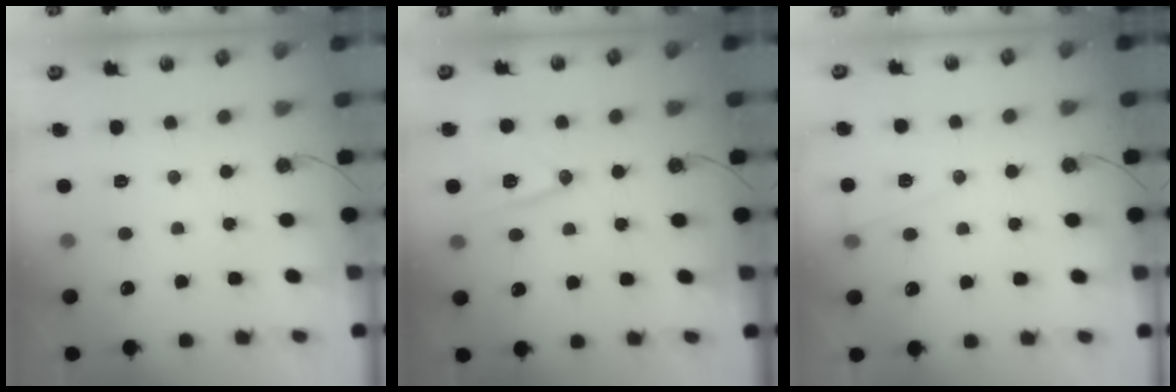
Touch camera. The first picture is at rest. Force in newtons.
{"total": 10.6, "press": 10.5, "slide": 1.4}
{"total": 6.4, "press": 4.6, "slide": 4.4}